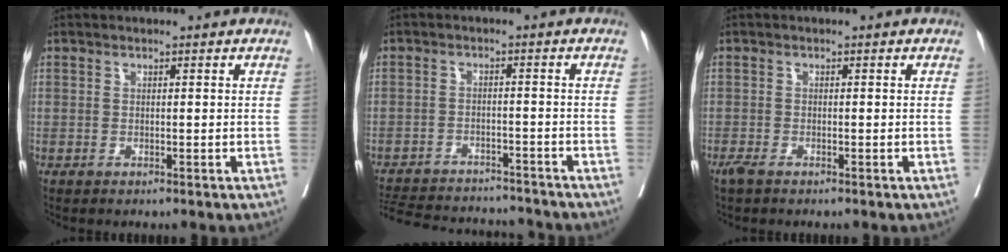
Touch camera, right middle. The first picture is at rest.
{"total": 16.0, "force": [-15.0, 3.4, 4.6], "torque": [-0.115, -0.005, -0.208]}
{"total": 1.4, "force": [-1.1, 0.4, 0.8], "torque": [-0.021, -0.004, -0.022]}